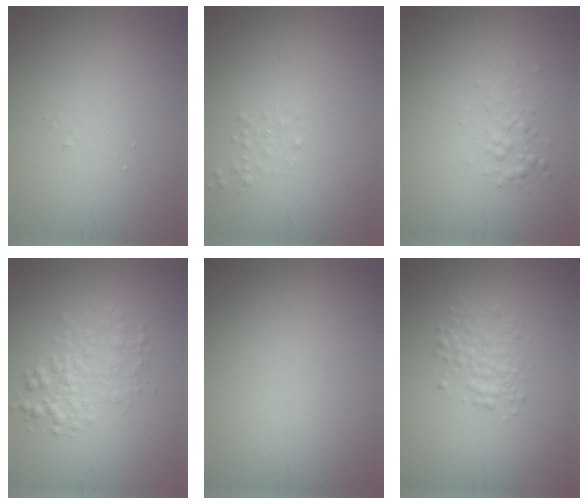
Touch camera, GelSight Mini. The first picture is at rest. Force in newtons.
{"total": 0.6, "press": 0.6, "slide": 0.1}
{"total": 1.2, "press": 1.2, "slide": 0.1}
{"total": 2.6, "press": 2.6, "slide": 0.1}
{"total": 0.0}
{"total": 2.5, "press": 2.5, "slide": 0.0}